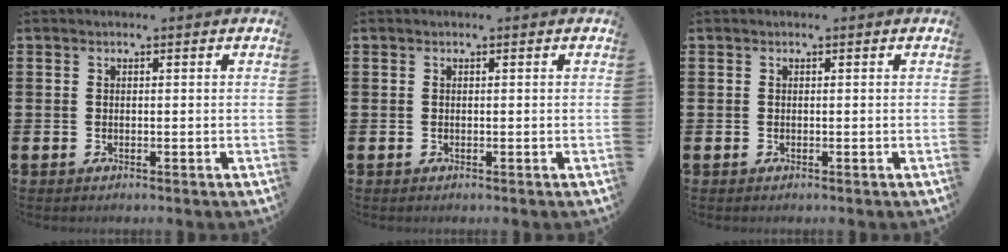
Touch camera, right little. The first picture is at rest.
{"total": 0.0}
{"total": 0.0}